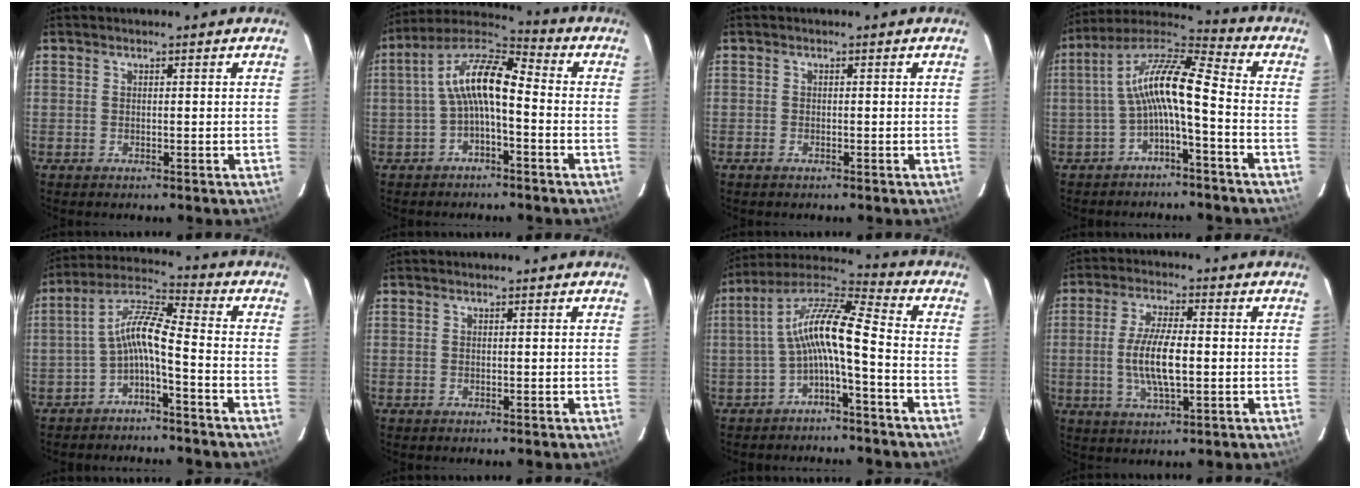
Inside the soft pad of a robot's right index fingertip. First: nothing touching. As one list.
[{"total": 10.1, "force": [-1.7, 3.5, 9.3], "torque": [-0.191, 0.024, -0.035]}, {"total": 0.8, "force": [-0.7, 0.4, 0.3], "torque": [-0.007, -0.001, -0.014]}, {"total": 11.4, "force": [-2.3, 2.1, 11.0], "torque": [-0.225, 0.024, -0.049]}, {"total": 7.5, "force": [-3.3, 1.1, 6.7], "torque": [-0.161, 0.021, -0.064]}, {"total": 0.0}, {"total": 11.2, "force": [-2.5, 1.8, 10.7], "torque": [-0.223, 0.024, -0.053]}, {"total": 9.2, "force": [-0.9, 2.8, 8.7], "torque": [-0.171, -0.004, -0.017]}]